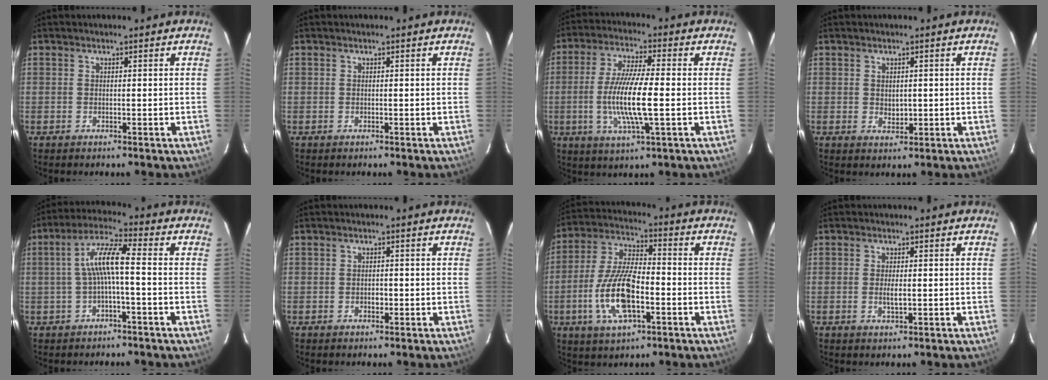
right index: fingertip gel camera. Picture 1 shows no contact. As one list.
[{"total": 0.0}, {"total": 11.8, "force": [-1.8, 1.5, 11.6], "torque": [-0.225, -0.007, -0.036]}, {"total": 1.9, "force": [0.4, 1.5, 1.2], "torque": [-0.017, 0.001, 0.009]}, {"total": 7.2, "force": [-1.0, 0.7, 7.1], "torque": [-0.154, 0.018, -0.016]}, {"total": 1.1, "force": [-0.4, 0.9, 0.6], "torque": [-0.009, 0.002, -0.004]}, {"total": 14.2, "force": [-4.4, 5.2, 12.5], "torque": [-0.264, -0.002, -0.083]}, {"total": 1.9, "force": [-0.1, 0.5, 1.8], "torque": [-0.036, -0.003, -0.002]}]